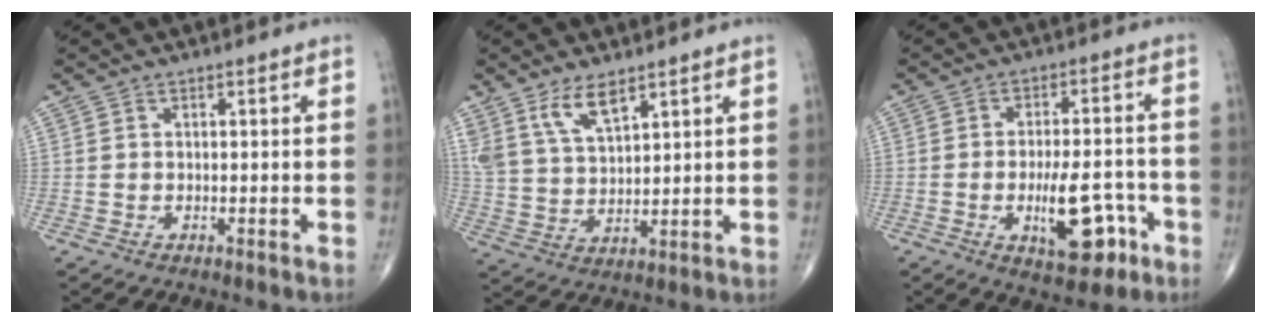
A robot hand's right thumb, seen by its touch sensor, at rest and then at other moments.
{"total": 7.8, "force": [5.2, 3.0, 4.9], "torque": [-0.087, -0.026, 0.108]}
{"total": 11.6, "force": [-4.3, 5.0, 9.6], "torque": [-0.131, 0.020, -0.057]}